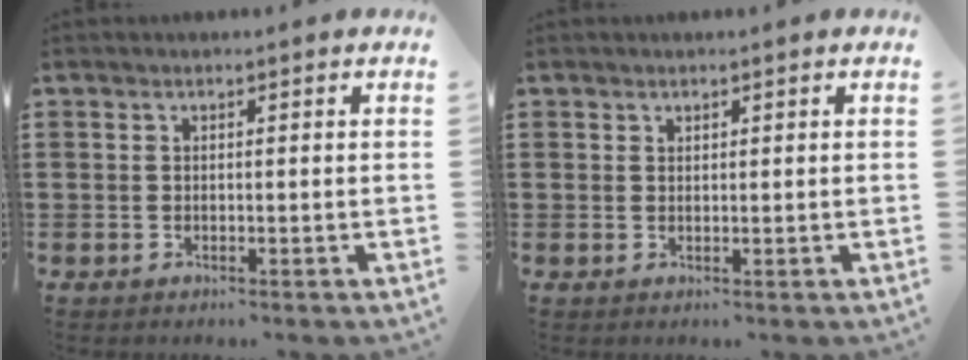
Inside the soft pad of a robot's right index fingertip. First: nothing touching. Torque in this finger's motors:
{"motor_torque": [-0.24, 0.19, -0.07, -0.01]}